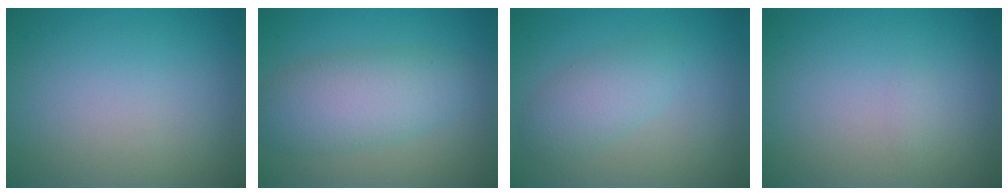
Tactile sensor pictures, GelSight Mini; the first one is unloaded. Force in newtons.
{"total": 5.3, "press": 5.3, "slide": 0.3}
{"total": 2.8, "press": 2.8, "slide": 0.1}
{"total": 0.6, "press": 0.6, "slide": 0.0}